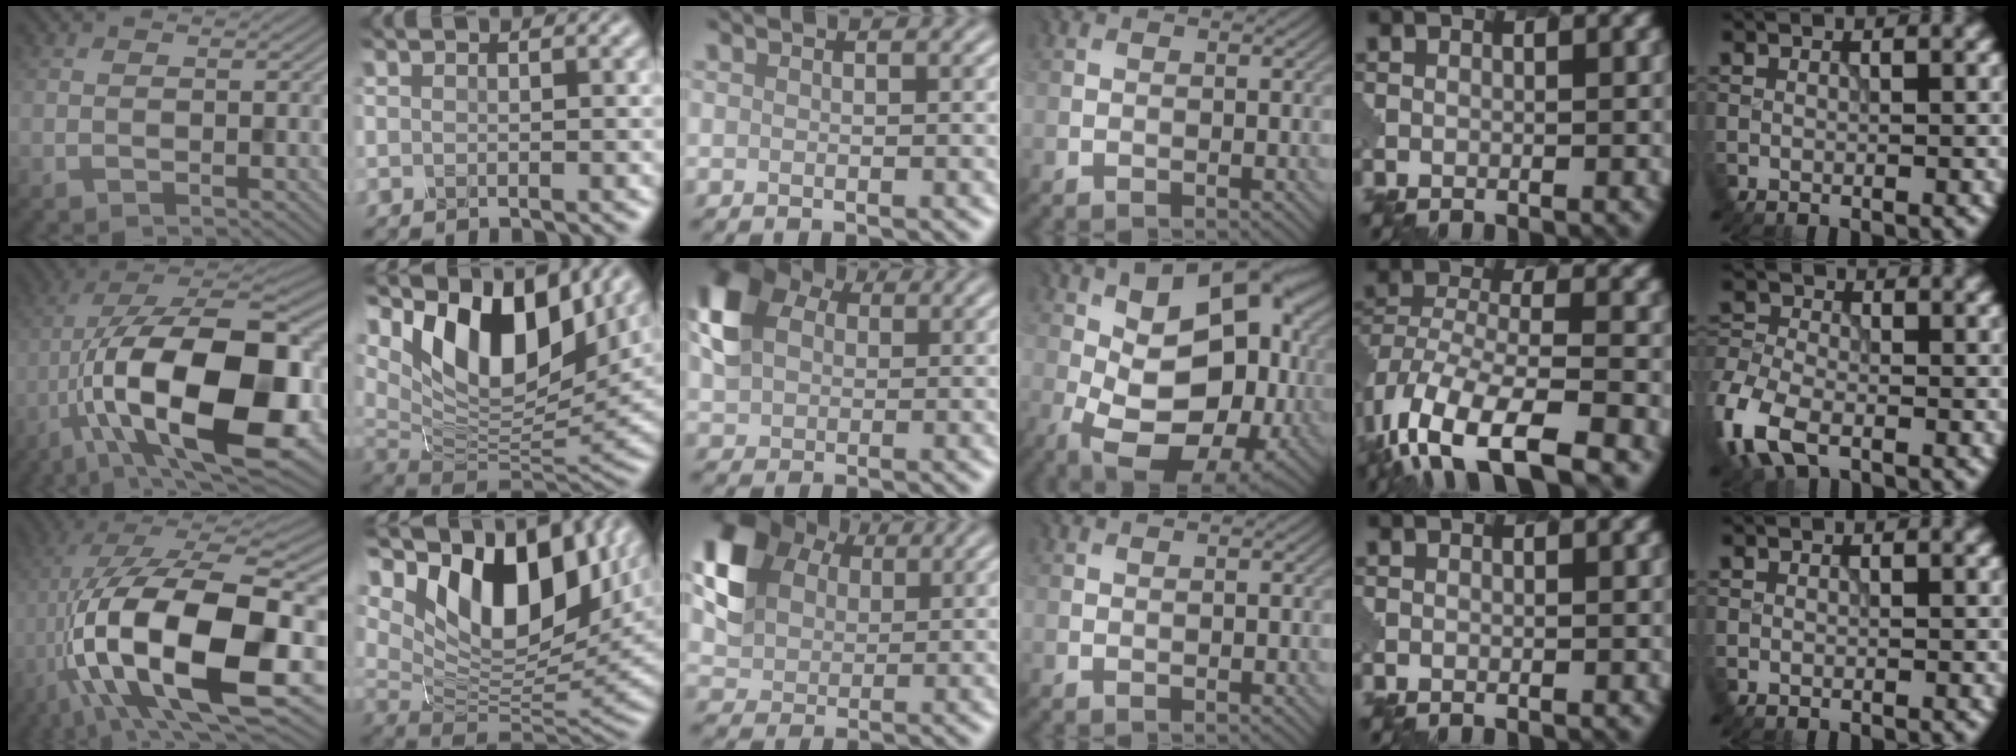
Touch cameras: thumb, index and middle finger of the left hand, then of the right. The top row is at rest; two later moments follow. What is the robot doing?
{"motion": "dispense", "object": "toothpaste"}